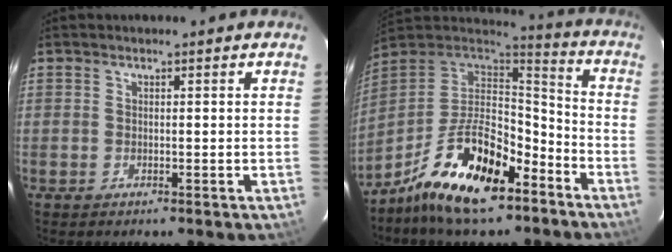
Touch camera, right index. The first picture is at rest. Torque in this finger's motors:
{"motor_torque": [1.78, -0.35, 1.05, 0.15]}